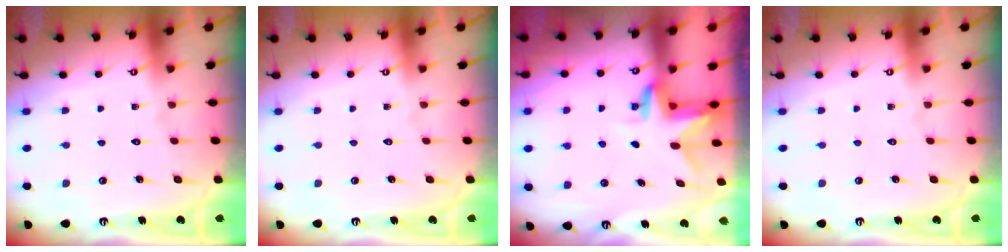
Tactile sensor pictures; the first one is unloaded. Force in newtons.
{"total": 0.0}
{"total": 2.9, "press": 2.9, "slide": 0.2}
{"total": 0.0}